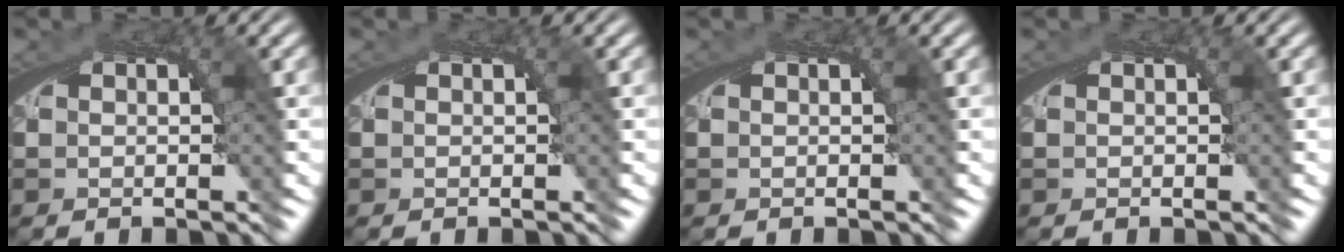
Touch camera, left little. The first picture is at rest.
{"total": 1.4, "force": [-0.2, -1.3, -0.5], "torque": [0.021, -0.002, 0.003]}
{"total": 0.0}
{"total": 0.0}